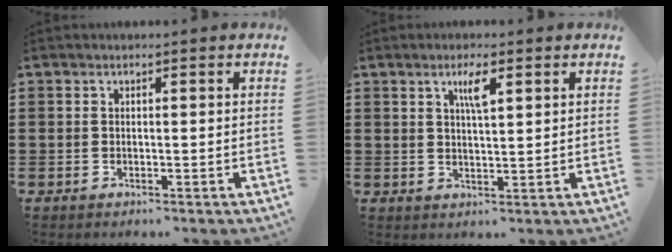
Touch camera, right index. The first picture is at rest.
{"total": 3.7, "force": [1.8, 0.8, 3.1], "torque": [-0.058, 0.005, 0.027]}